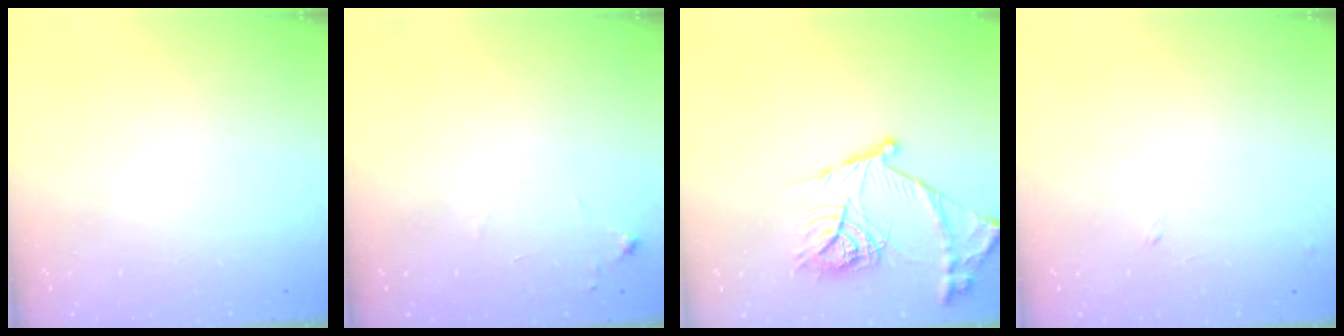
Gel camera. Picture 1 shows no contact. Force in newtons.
{"total": 6.7, "press": 6.7, "slide": 0.9}
{"total": 18.1, "press": 18.0, "slide": 1.7}
{"total": 5.8, "press": 5.7, "slide": 0.8}